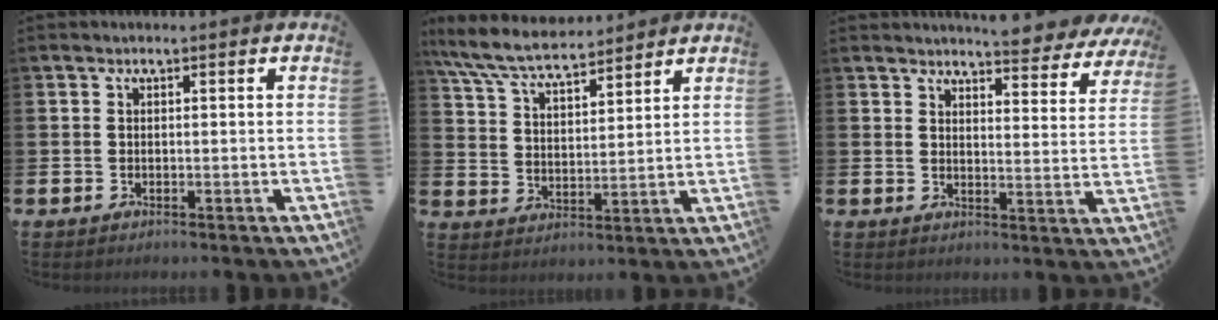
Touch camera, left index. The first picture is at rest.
{"total": 7.5, "force": [7.0, 1.3, 2.3], "torque": [-0.076, -0.033, 0.128]}
{"total": 5.0, "force": [4.9, 0.2, 0.8], "torque": [-0.015, -0.037, 0.084]}